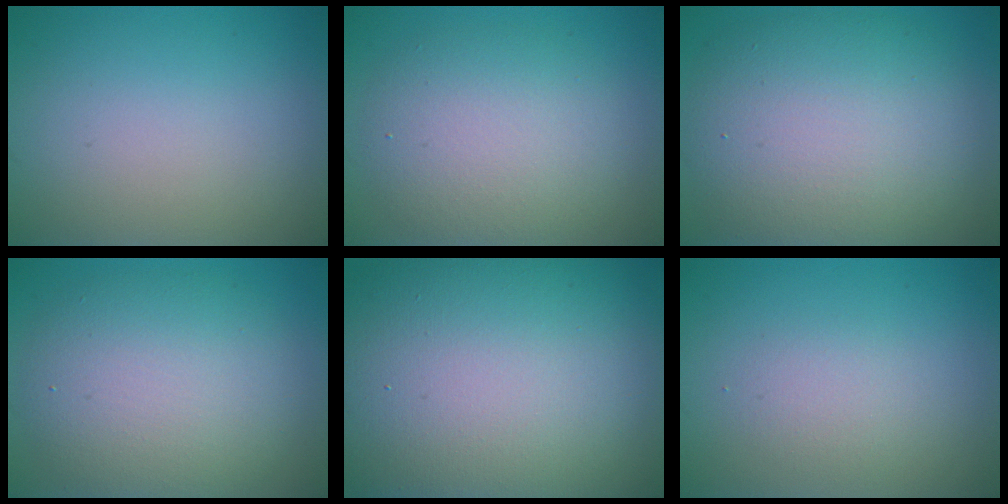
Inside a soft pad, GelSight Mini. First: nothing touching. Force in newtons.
{"total": 5.9, "press": 5.8, "slide": 0.6}
{"total": 10.7, "press": 10.7, "slide": 0.7}
{"total": 7.5, "press": 7.5, "slide": 0.5}
{"total": 20.5, "press": 20.5, "slide": 1.4}
{"total": 1.6, "press": 1.6, "slide": 0.1}